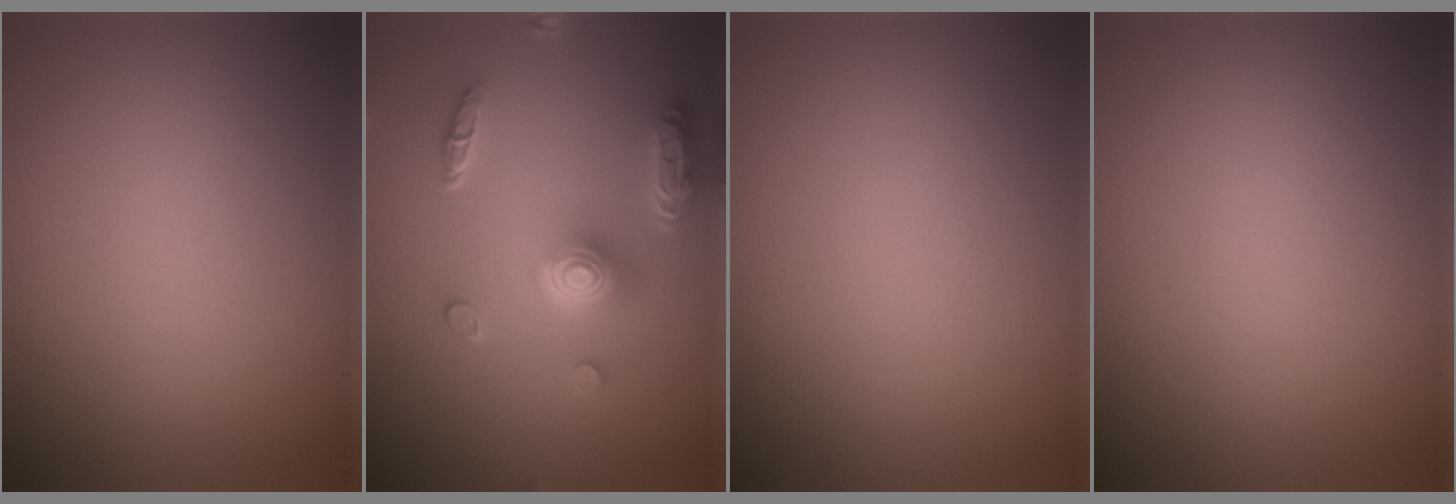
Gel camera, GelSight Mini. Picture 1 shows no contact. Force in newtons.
{"total": 4.9, "press": 3.9, "slide": 3.0}
{"total": 0.0}
{"total": 0.0}